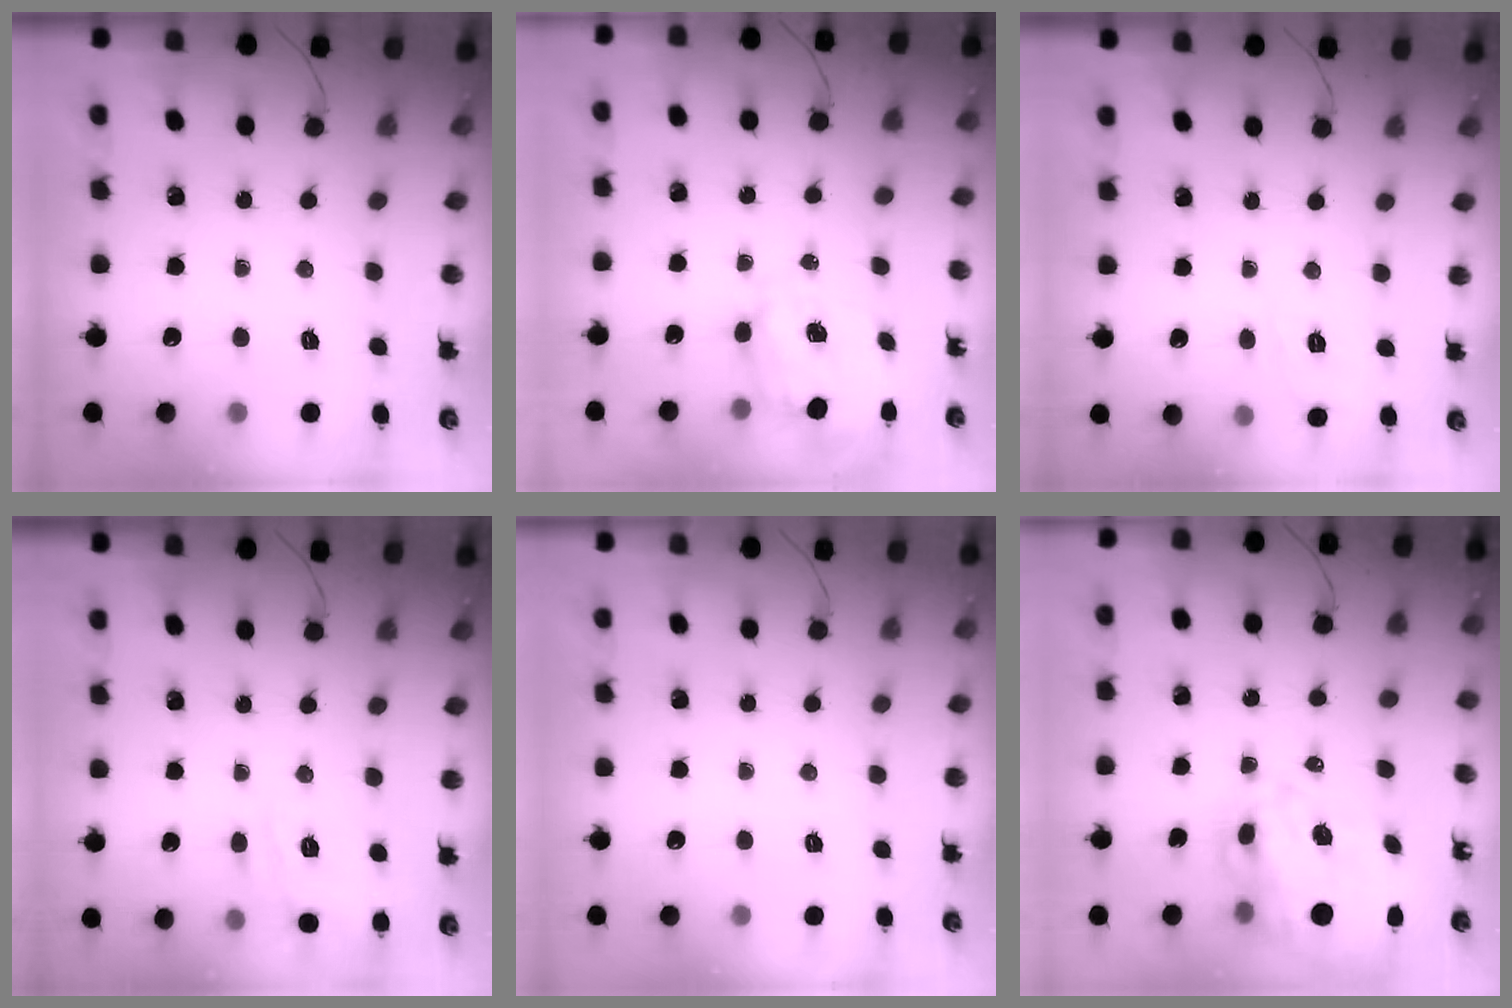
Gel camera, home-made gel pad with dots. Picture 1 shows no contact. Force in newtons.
{"total": 2.5, "press": 2.3, "slide": 1.0}
{"total": 6.2, "press": 6.0, "slide": 1.6}
{"total": 12.3, "press": 12.2, "slide": 1.1}
{"total": 2.5, "press": 2.4, "slide": 0.4}
{"total": 15.9, "press": 15.1, "slide": 4.9}